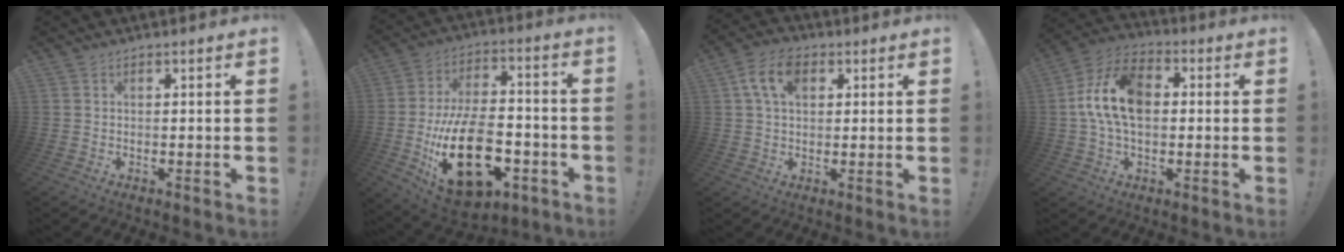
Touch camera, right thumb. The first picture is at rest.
{"total": 25.9, "force": [-8.2, 15.1, 19.3], "torque": [-0.351, 0.045, -0.120]}
{"total": 9.2, "force": [3.0, 6.0, 6.2], "torque": [-0.115, 0.009, 0.057]}
{"total": 15.1, "force": [1.0, 9.8, 11.5], "torque": [-0.216, 0.010, 0.016]}